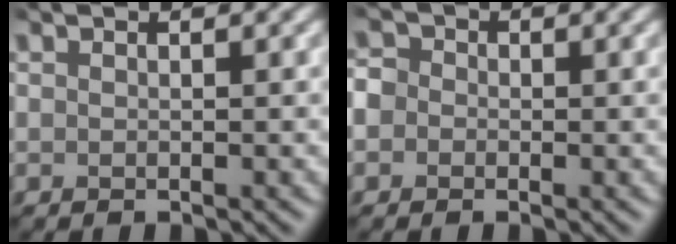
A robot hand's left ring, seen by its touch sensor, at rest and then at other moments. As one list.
[{"total": 3.0, "force": [-2.3, 0.1, -2.0], "torque": [0.013, -0.017, -0.029]}]